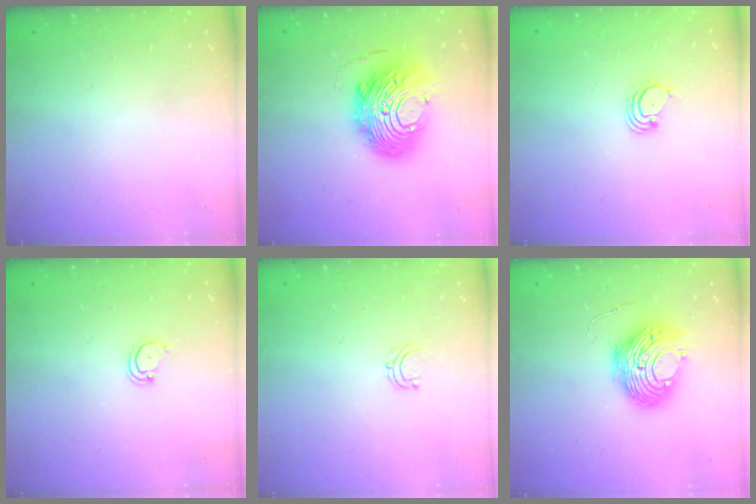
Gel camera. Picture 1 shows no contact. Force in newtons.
{"total": 17.9, "press": 17.9, "slide": 1.5}
{"total": 3.0, "press": 3.0, "slide": 0.3}
{"total": 3.3, "press": 3.3, "slide": 0.5}
{"total": 3.6, "press": 3.5, "slide": 0.4}
{"total": 12.5, "press": 12.4, "slide": 1.4}